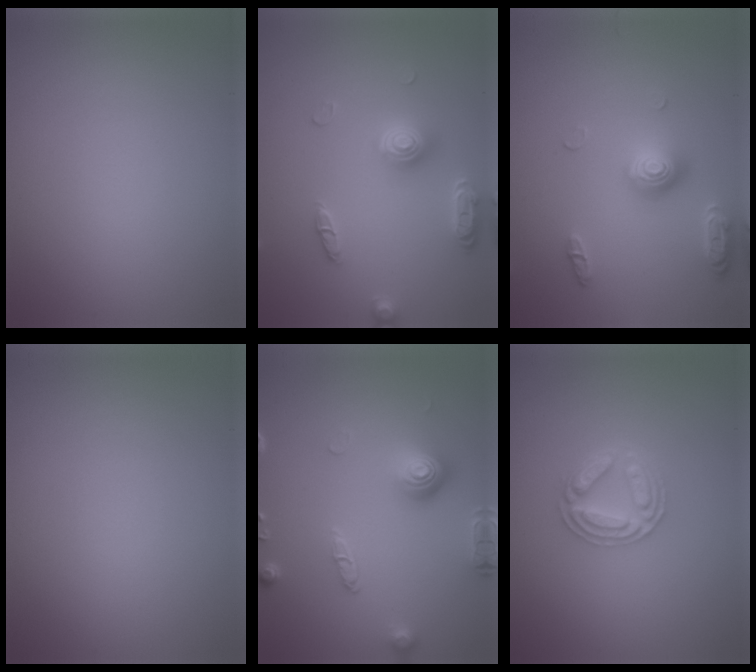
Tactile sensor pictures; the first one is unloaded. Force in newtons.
{"total": 3.0, "press": 3.0, "slide": 0.4}
{"total": 3.7, "press": 2.8, "slide": 2.4}
{"total": 0.0}
{"total": 4.5, "press": 3.1, "slide": 3.2}
{"total": 3.7, "press": 3.6, "slide": 0.6}